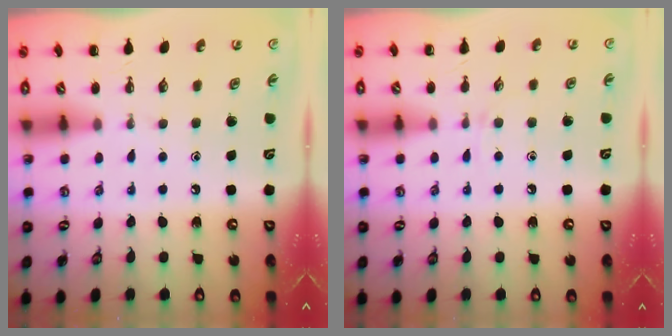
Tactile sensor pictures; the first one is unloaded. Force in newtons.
{"total": 2.5, "press": 2.3, "slide": 0.9}